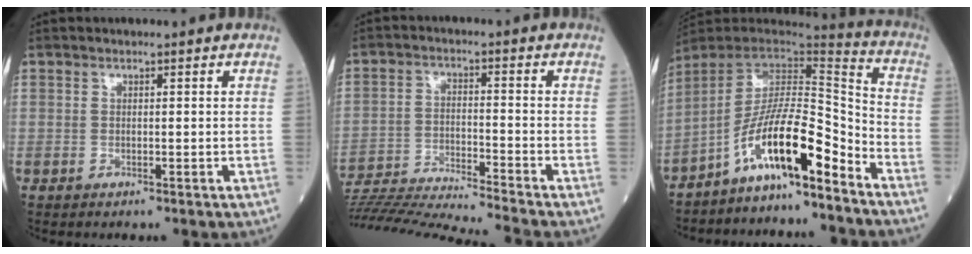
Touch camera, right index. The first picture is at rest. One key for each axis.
{"total": 18.7, "fx": -17.4, "fy": -2.9, "fz": 6.2, "tx": -0.106, "ty": -0.030, "tz": -0.282}
{"total": 12.7, "fx": -8.2, "fy": 1.5, "fz": 9.6, "tx": -0.164, "ty": 0.018, "tz": -0.149}